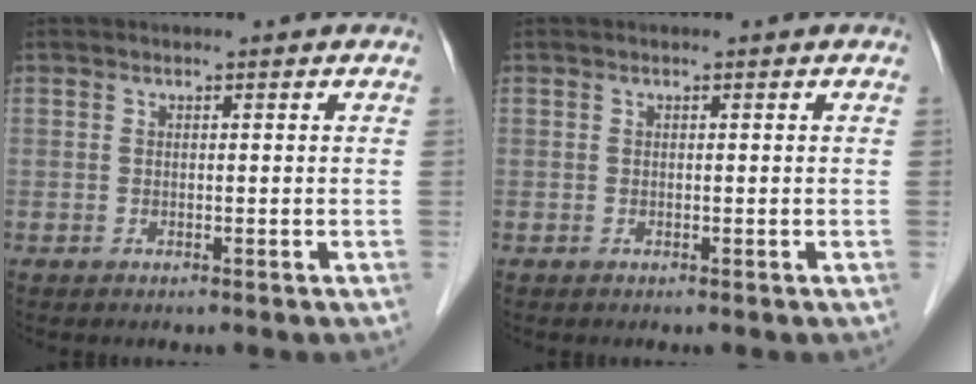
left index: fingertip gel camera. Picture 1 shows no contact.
{"total": 0.0}